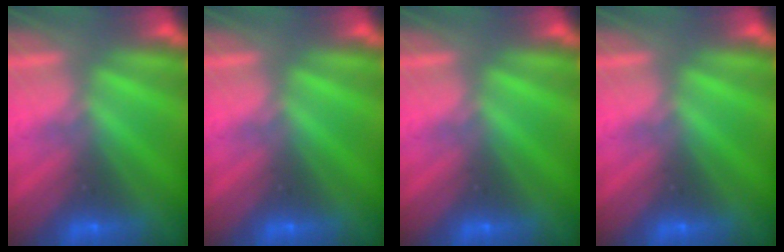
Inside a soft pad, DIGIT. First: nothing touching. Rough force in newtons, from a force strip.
{"total": 0.0}
{"total": 0.0}
{"total": 0.0}